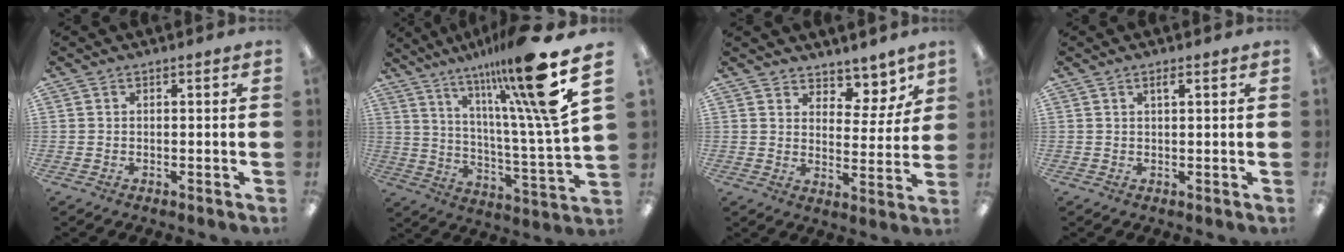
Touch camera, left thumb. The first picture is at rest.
{"total": 21.9, "force": [14.2, 2.6, 16.5], "torque": [-0.277, -0.080, 0.213]}
{"total": 7.8, "force": [6.6, 3.8, 1.6], "torque": [-0.016, -0.056, 0.118]}
{"total": 1.8, "force": [1.1, 0.3, 1.4], "torque": [-0.031, 0.001, 0.018]}